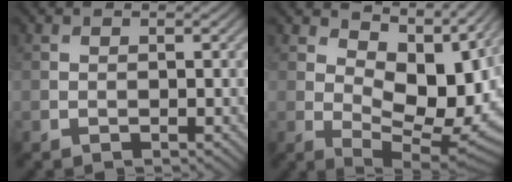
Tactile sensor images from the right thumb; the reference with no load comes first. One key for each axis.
{"total": 12.1, "fx": 4.4, "fy": 6.4, "fz": 9.3, "tx": -0.154, "ty": -0.007, "tz": 0.076}